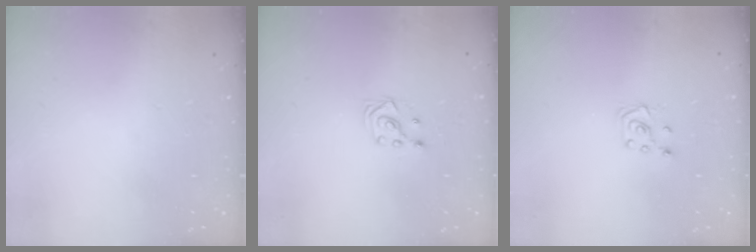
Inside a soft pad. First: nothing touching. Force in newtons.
{"total": 2.9, "press": 2.9, "slide": 0.3}
{"total": 3.2, "press": 3.2, "slide": 0.4}